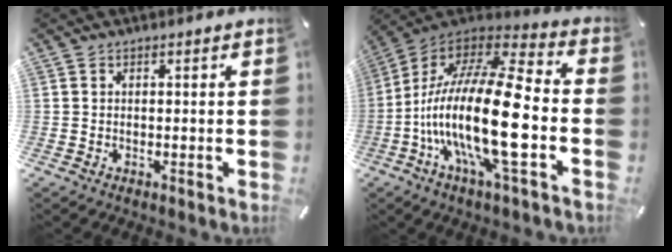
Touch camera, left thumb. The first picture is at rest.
{"total": 25.9, "force": [-6.1, 8.2, 23.8], "torque": [-0.508, 0.011, -0.111]}